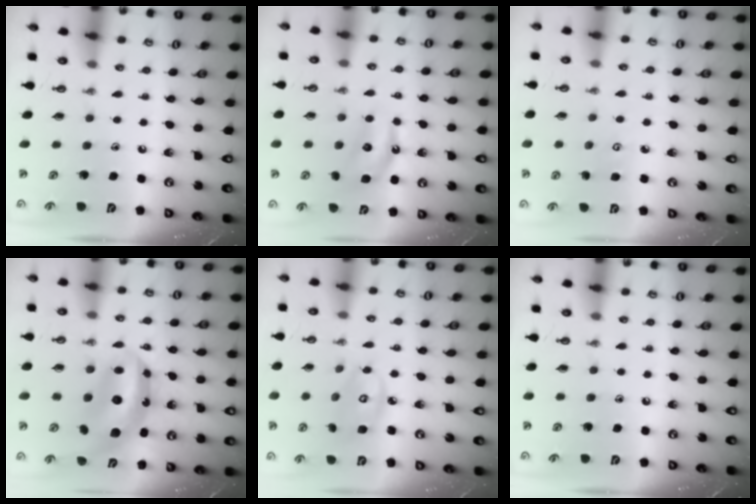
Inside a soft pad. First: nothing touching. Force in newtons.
{"total": 6.1, "press": 6.1, "slide": 0.8}
{"total": 2.8, "press": 2.8, "slide": 0.3}
{"total": 7.9, "press": 7.9, "slide": 0.3}
{"total": 5.9, "press": 5.9, "slide": 0.3}
{"total": 0.0}